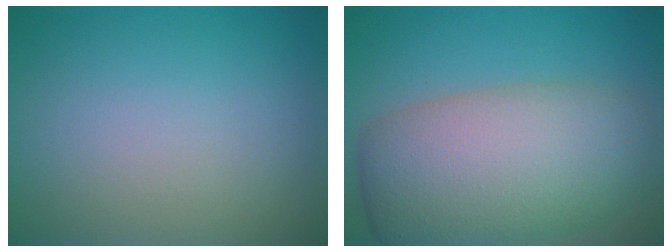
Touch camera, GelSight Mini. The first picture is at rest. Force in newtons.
{"total": 10.5, "press": 10.5, "slide": 0.7}